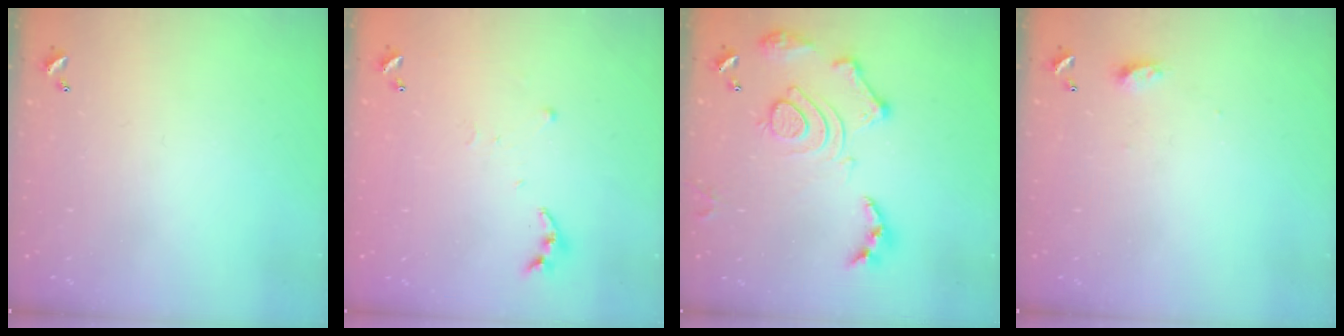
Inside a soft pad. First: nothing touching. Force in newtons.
{"total": 3.8, "press": 3.8, "slide": 0.4}
{"total": 16.1, "press": 16.0, "slide": 1.8}
{"total": 4.0, "press": 4.0, "slide": 0.5}